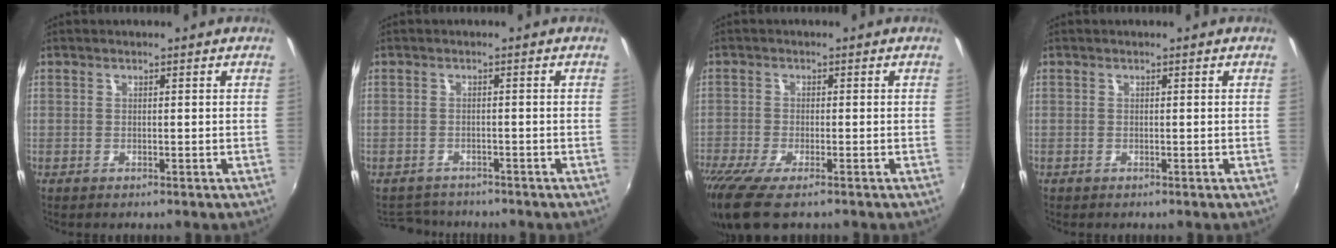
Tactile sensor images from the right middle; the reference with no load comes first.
{"total": 5.1, "force": [-4.7, 1.8, 0.7], "torque": [-0.027, 0.001, -0.074]}
{"total": 10.0, "force": [-7.1, 2.4, 6.6], "torque": [-0.157, -0.048, -0.133]}
{"total": 0.0}